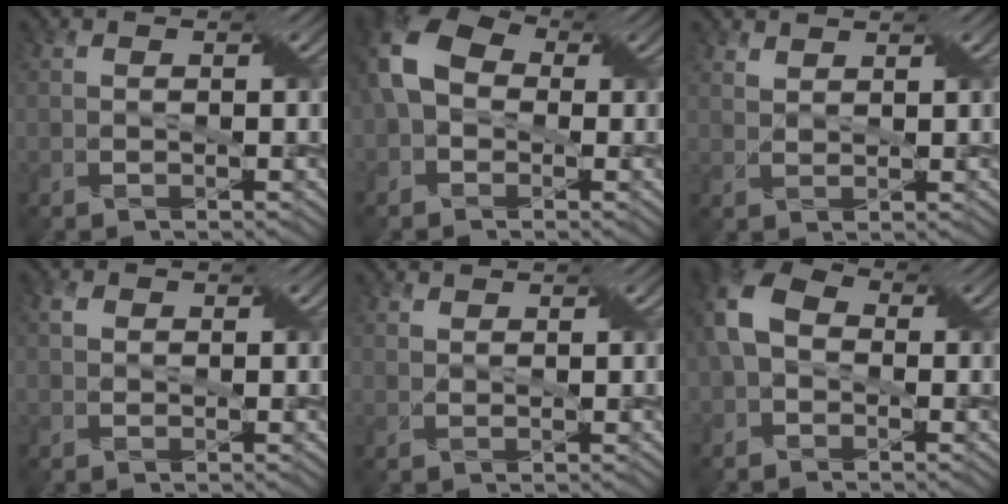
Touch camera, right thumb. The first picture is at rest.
{"total": 9.5, "force": [0.5, 7.2, 6.2], "torque": [-0.159, 0.015, -0.004]}
{"total": 1.9, "force": [1.7, 0.6, 0.6], "torque": [-0.015, -0.003, 0.039]}
{"total": 1.1, "force": [0.4, 0.9, 0.5], "torque": [-0.011, 0.003, 0.007]}
{"total": 1.0, "force": [0.9, 0.2, 0.2], "torque": [-0.011, 0.002, 0.022]}
{"total": 7.3, "force": [0.0, 5.4, 4.9], "torque": [-0.129, 0.012, -0.013]}